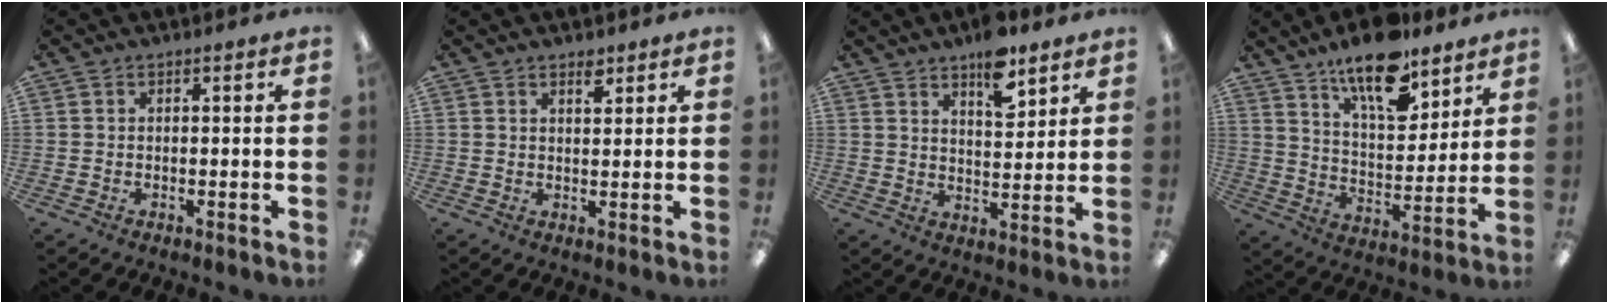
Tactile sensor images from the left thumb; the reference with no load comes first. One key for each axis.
{"total": 2.9, "fx": 2.2, "fy": 1.1, "fz": 1.5, "tx": -0.009, "ty": -0.009, "tz": 0.035}
{"total": 9.4, "fx": 6.9, "fy": 3.6, "fz": 5.2, "tx": -0.070, "ty": -0.040, "tz": 0.117}
{"total": 15.5, "fx": 11.8, "fy": 5.6, "fz": 8.3, "tx": -0.138, "ty": -0.066, "tz": 0.204}